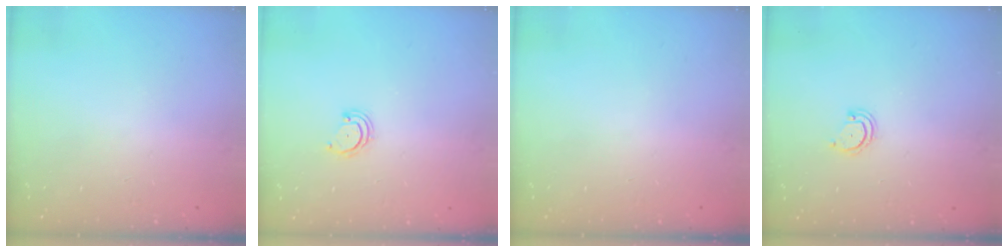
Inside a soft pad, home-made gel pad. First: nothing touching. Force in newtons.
{"total": 2.8, "press": 2.8, "slide": 0.3}
{"total": 0.0}
{"total": 2.5, "press": 2.5, "slide": 0.2}